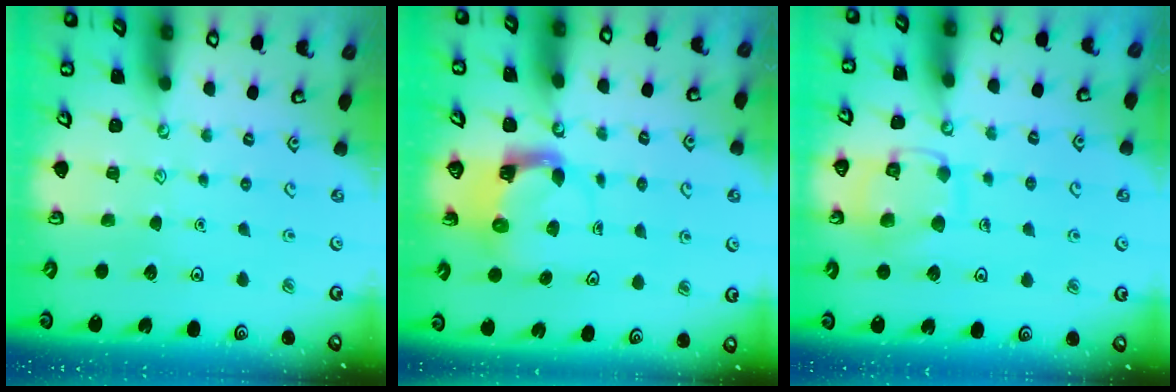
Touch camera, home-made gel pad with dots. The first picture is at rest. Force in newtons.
{"total": 4.0, "press": 3.9, "slide": 0.8}
{"total": 12.1, "press": 12.0, "slide": 0.9}